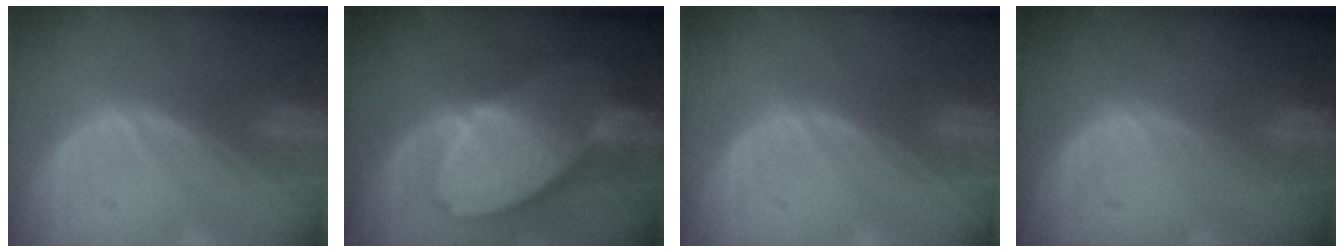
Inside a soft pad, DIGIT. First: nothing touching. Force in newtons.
{"total": 10.4, "press": 9.1, "slide": 5.1}
{"total": 0.0}
{"total": 0.0}